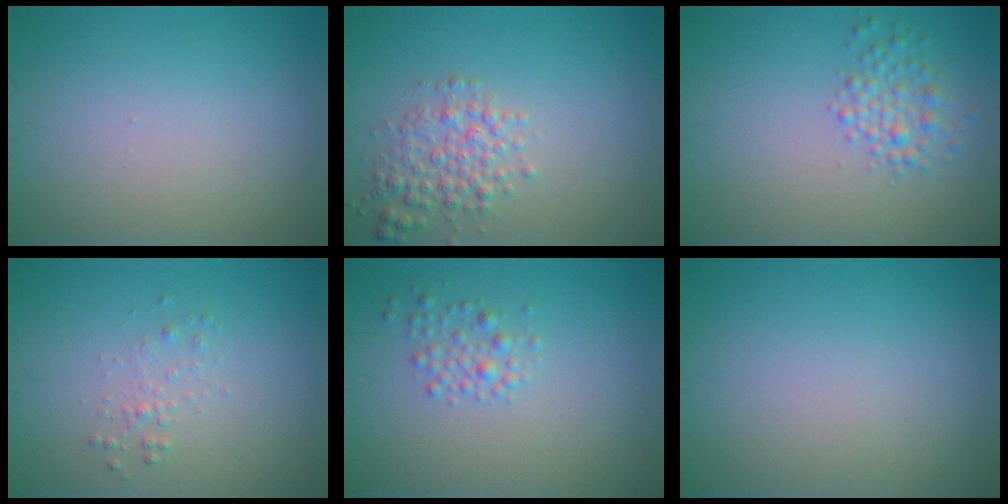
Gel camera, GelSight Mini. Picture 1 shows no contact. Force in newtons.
{"total": 3.0, "press": 3.0, "slide": 0.1}
{"total": 2.5, "press": 2.5, "slide": 0.0}
{"total": 1.1, "press": 1.1, "slide": 0.0}
{"total": 1.7, "press": 1.7, "slide": 0.1}
{"total": 0.0}